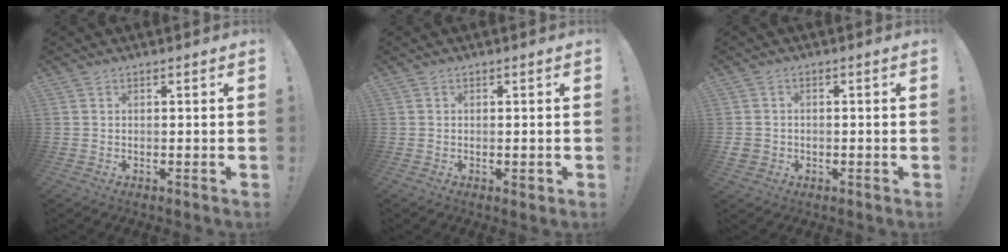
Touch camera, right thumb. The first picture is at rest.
{"total": 0.9, "force": [-0.1, 0.6, 0.7], "torque": [-0.007, 0.001, -0.001]}
{"total": 3.1, "force": [-0.4, 2.8, 1.2], "torque": [-0.020, -0.002, -0.008]}